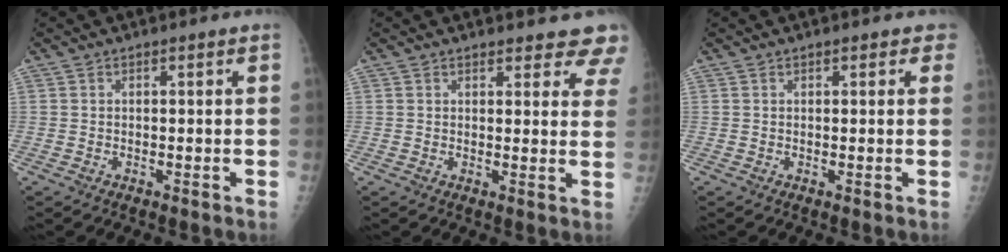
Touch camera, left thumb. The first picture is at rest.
{"total": 8.2, "force": [7.6, 2.6, 1.6], "torque": [0.030, -0.034, 0.061]}
{"total": 1.7, "force": [1.1, 1.0, 0.8], "torque": [0.014, 0.000, 0.006]}